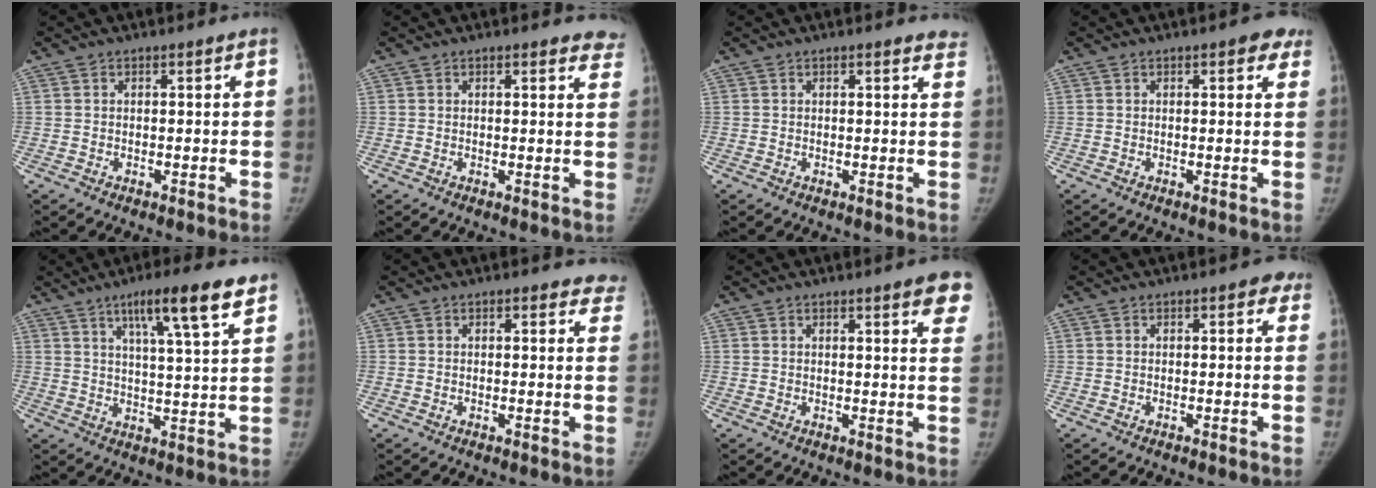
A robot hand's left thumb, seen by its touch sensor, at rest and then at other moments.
{"total": 5.3, "force": [4.7, 1.8, 1.5], "torque": [0.021, -0.018, 0.034]}
{"total": 3.6, "force": [3.2, 1.0, 1.4], "torque": [0.006, -0.008, 0.024]}
{"total": 3.7, "force": [2.1, 1.8, 2.5], "torque": [0.000, -0.003, 0.017]}
{"total": 11.9, "force": [7.2, 1.3, 9.3], "torque": [-0.141, -0.029, 0.111]}
{"total": 4.8, "force": [3.9, 2.2, 1.6], "torque": [0.025, -0.011, 0.031]}
{"total": 7.1, "force": [4.5, 1.5, 5.3], "torque": [-0.043, -0.015, 0.044]}
{"total": 2.3, "force": [1.1, 1.3, 1.5], "torque": [0.004, 0.001, 0.006]}